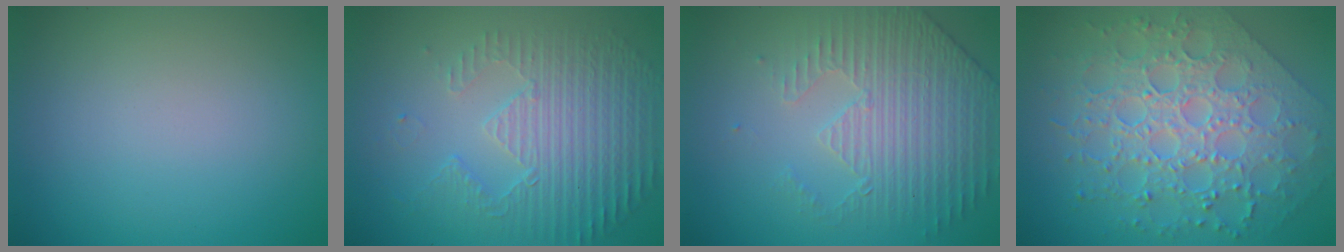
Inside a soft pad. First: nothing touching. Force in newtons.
{"total": 5.4, "press": 3.6, "slide": 4.0}
{"total": 4.4, "press": 3.5, "slide": 2.6}
{"total": 8.3, "press": 6.1, "slide": 5.6}